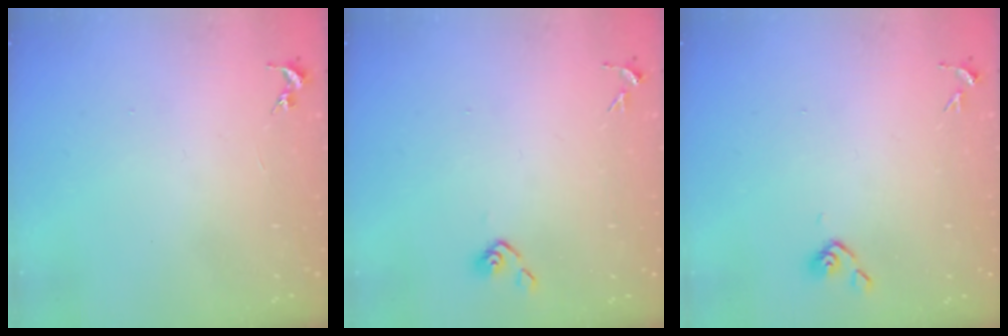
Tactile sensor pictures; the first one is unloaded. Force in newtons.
{"total": 3.6, "press": 3.6, "slide": 0.8}
{"total": 3.6, "press": 3.6, "slide": 0.8}